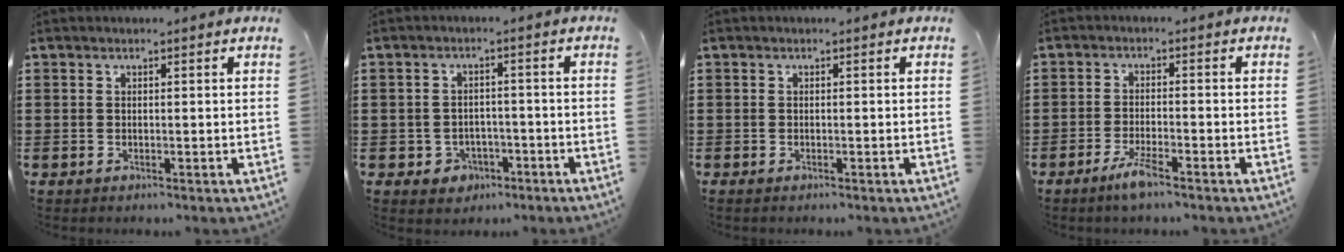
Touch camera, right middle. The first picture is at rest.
{"total": 2.7, "force": [-1.8, 1.9, 0.4], "torque": [-0.017, 0.003, -0.041]}
{"total": 0.0}
{"total": 3.6, "force": [-2.3, 0.3, 2.7], "torque": [-0.065, -0.007, -0.047]}